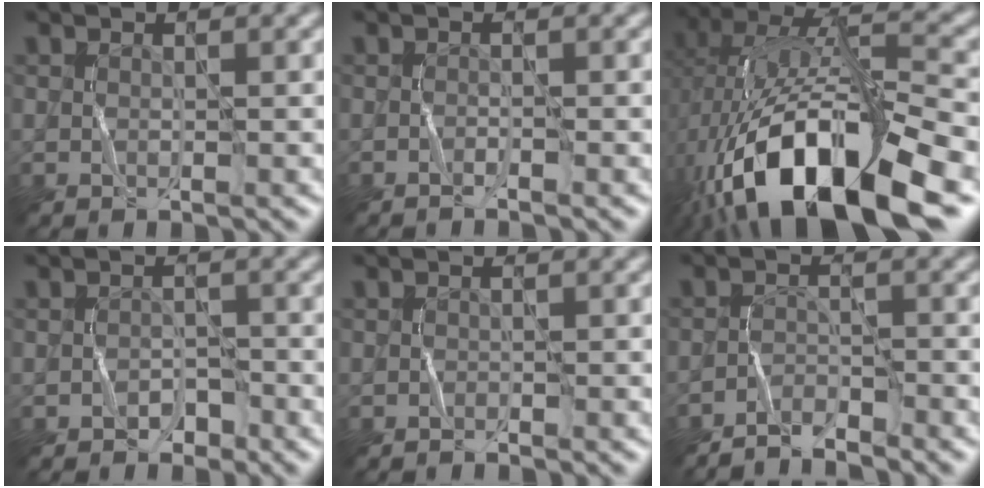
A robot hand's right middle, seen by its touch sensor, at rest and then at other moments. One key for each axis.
{"total": 0.7, "fx": -0.7, "fy": -0.2, "fz": 0.1, "tx": -0.002, "ty": 0.003, "tz": -0.014}
{"total": 16.1, "fx": -7.1, "fy": 6.4, "fz": 13.0, "tx": -0.247, "ty": 0.011, "tz": -0.121}
{"total": 1.3, "fx": -1.2, "fy": 0.5, "fz": 0.0, "tx": 0.002, "ty": 0.007, "tz": -0.020}
{"total": 0.6, "fx": -0.6, "fy": -0.2, "fz": -0.1, "tx": 0.003, "ty": 0.002, "tz": -0.012}
{"total": 2.8, "fx": -2.8, "fy": 0.0, "fz": 0.4, "tx": -0.004, "ty": 0.009, "tz": -0.055}